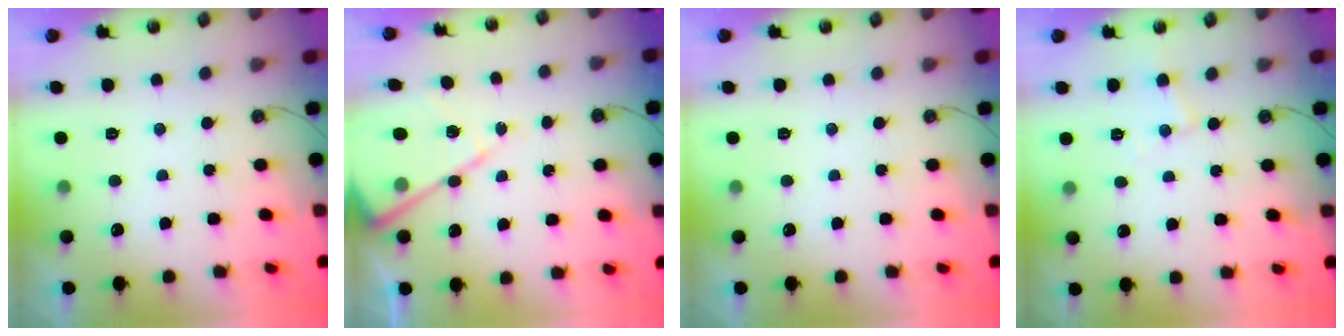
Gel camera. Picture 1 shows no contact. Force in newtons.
{"total": 13.1, "press": 13.0, "slide": 1.2}
{"total": 0.0}
{"total": 5.7, "press": 5.7, "slide": 0.4}